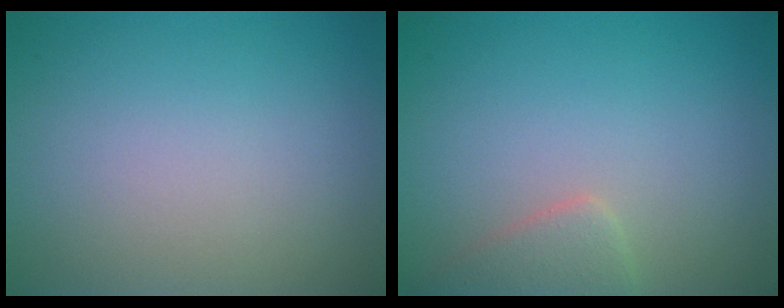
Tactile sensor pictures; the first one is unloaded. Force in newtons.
{"total": 2.2, "press": 2.2, "slide": 0.2}